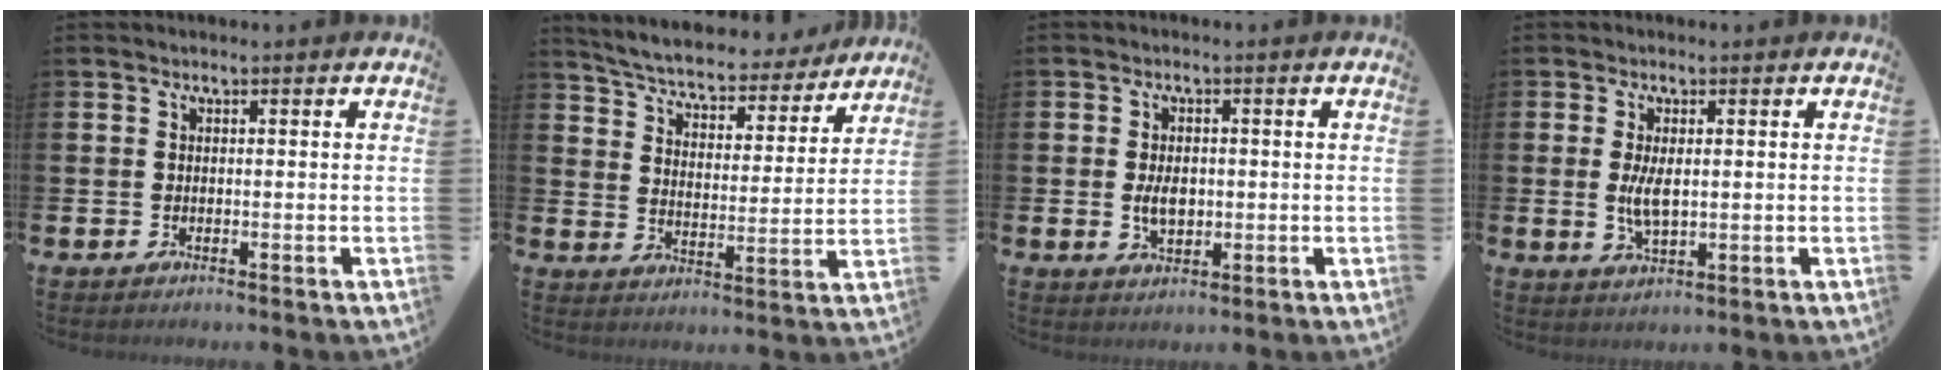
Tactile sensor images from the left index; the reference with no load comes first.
{"total": 5.6, "force": [5.4, 1.2, 1.2], "torque": [-0.053, -0.041, 0.088]}
{"total": 3.6, "force": [0.0, 2.2, 2.9], "torque": [-0.036, -0.001, -0.005]}
{"total": 4.1, "force": [0.3, 1.6, 3.7], "torque": [-0.068, 0.003, 0.004]}